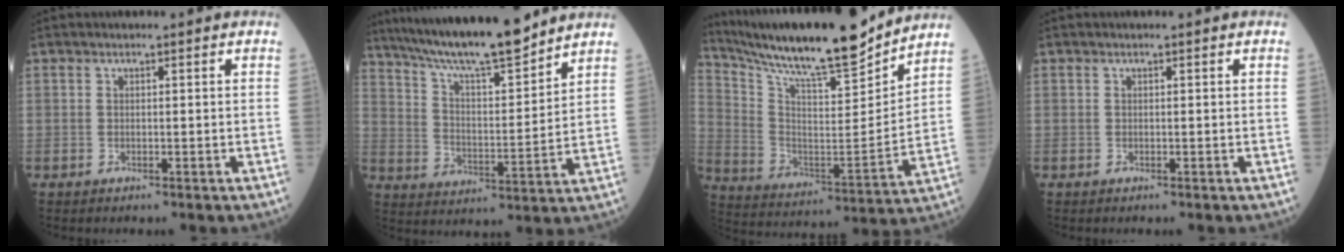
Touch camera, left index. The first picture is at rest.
{"total": 17.3, "force": [15.0, 1.0, 8.5], "torque": [-0.150, 0.006, 0.252]}
{"total": 21.4, "force": [19.0, 1.8, 9.6], "torque": [-0.188, -0.018, 0.314]}
{"total": 0.0}